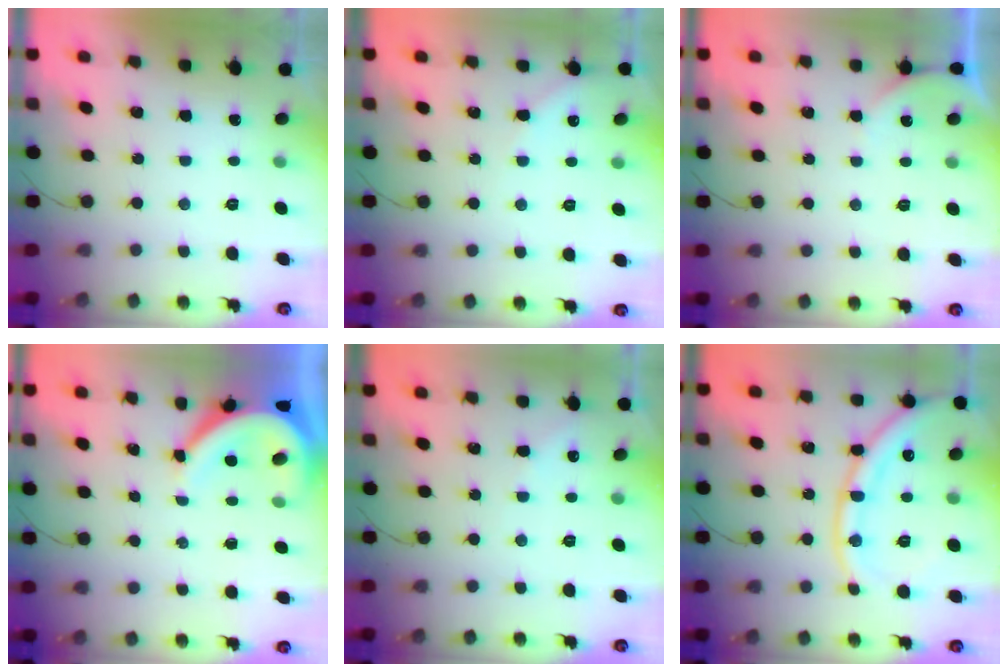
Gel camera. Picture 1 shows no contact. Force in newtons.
{"total": 3.1, "press": 3.1, "slide": 0.5}
{"total": 3.5, "press": 3.4, "slide": 0.4}
{"total": 9.3, "press": 9.3, "slide": 0.9}
{"total": 2.2, "press": 2.2, "slide": 0.4}
{"total": 15.9, "press": 15.8, "slide": 2.0}